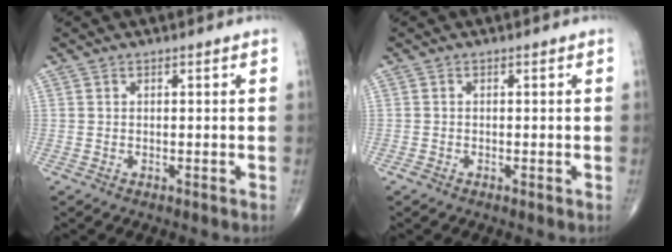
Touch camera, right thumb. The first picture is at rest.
{"total": 0.8, "force": [-0.5, 0.3, 0.6], "torque": [-0.013, -0.002, -0.011]}